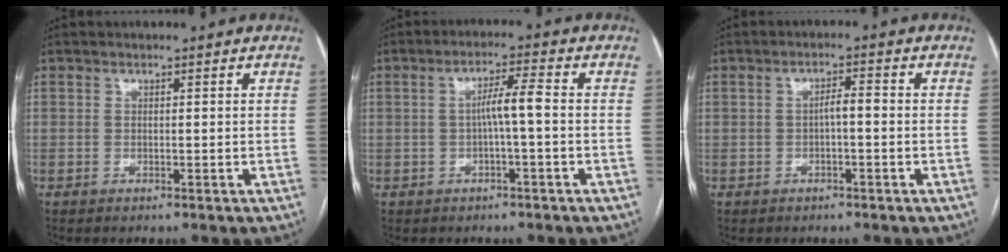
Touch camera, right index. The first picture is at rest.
{"total": 4.2, "force": [-0.4, 0.2, 4.2], "torque": [-0.068, 0.013, -0.004]}
{"total": 2.5, "force": [-0.4, 0.6, 2.3], "torque": [-0.037, 0.010, -0.005]}